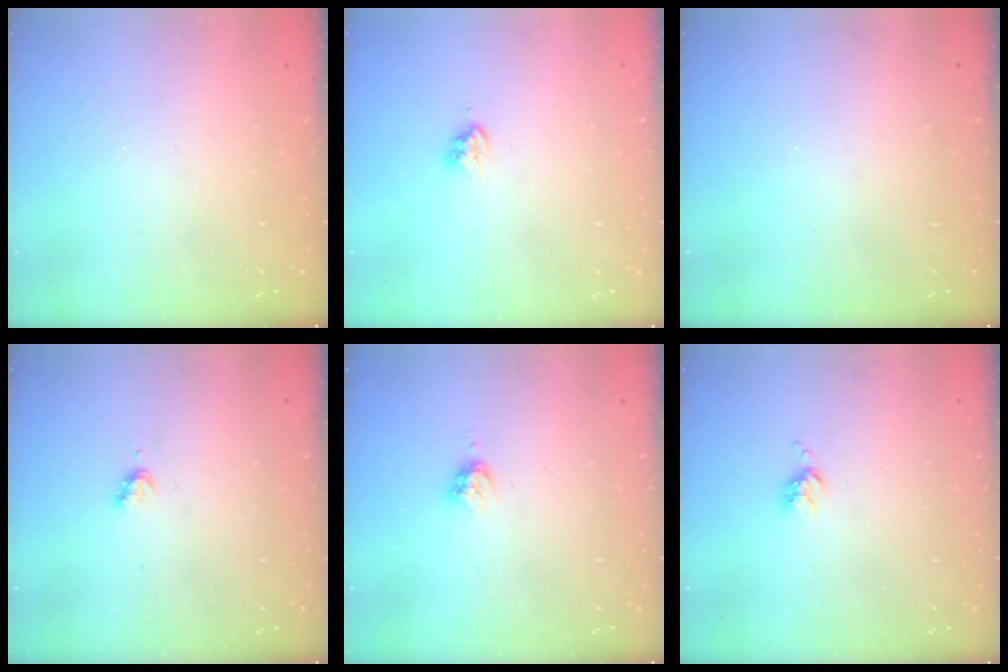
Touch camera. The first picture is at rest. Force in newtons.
{"total": 3.6, "press": 3.6, "slide": 0.3}
{"total": 0.0}
{"total": 3.2, "press": 3.2, "slide": 0.4}
{"total": 3.8, "press": 3.8, "slide": 0.6}
{"total": 4.6, "press": 4.5, "slide": 0.6}